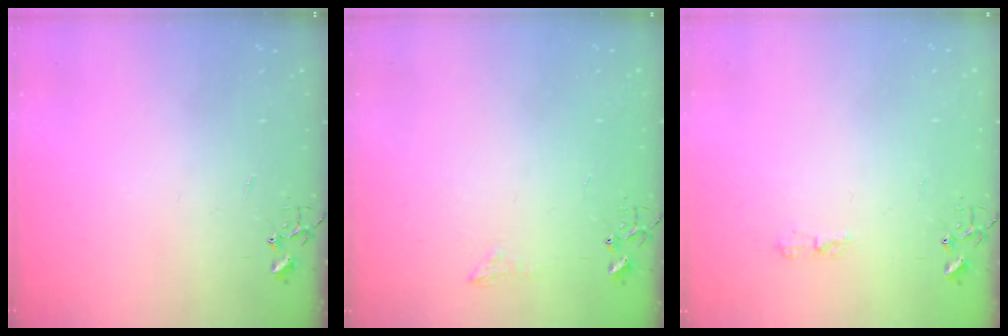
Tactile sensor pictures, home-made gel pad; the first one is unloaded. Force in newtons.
{"total": 5.9, "press": 5.9, "slide": 0.8}
{"total": 3.1, "press": 3.1, "slide": 0.6}